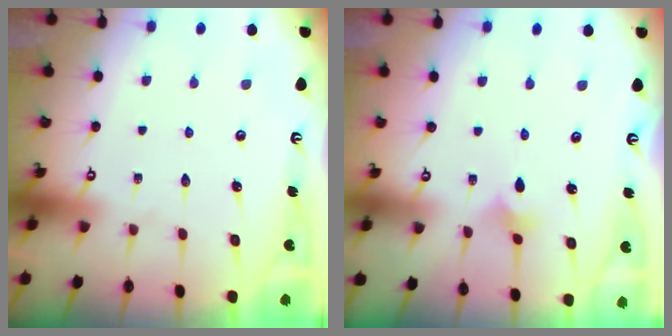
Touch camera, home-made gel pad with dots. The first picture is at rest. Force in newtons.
{"total": 1.8, "press": 1.7, "slide": 0.5}